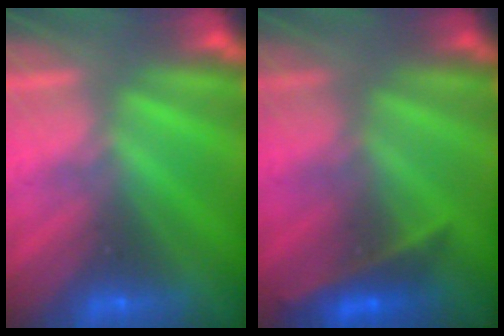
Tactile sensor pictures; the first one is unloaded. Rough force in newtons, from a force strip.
{"total": 2.4}